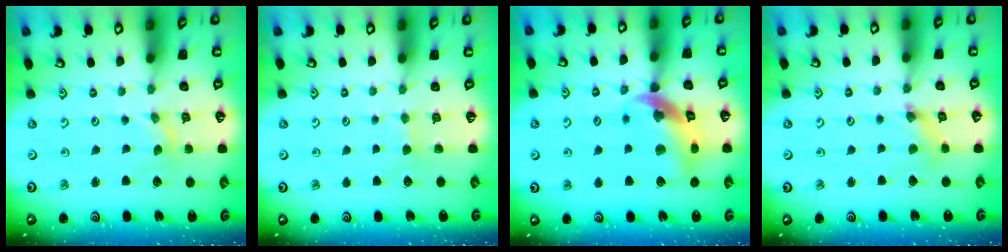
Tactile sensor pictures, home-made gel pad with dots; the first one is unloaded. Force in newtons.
{"total": 2.7, "press": 2.6, "slide": 0.4}
{"total": 13.4, "press": 13.3, "slide": 1.8}
{"total": 2.9, "press": 2.9, "slide": 0.3}